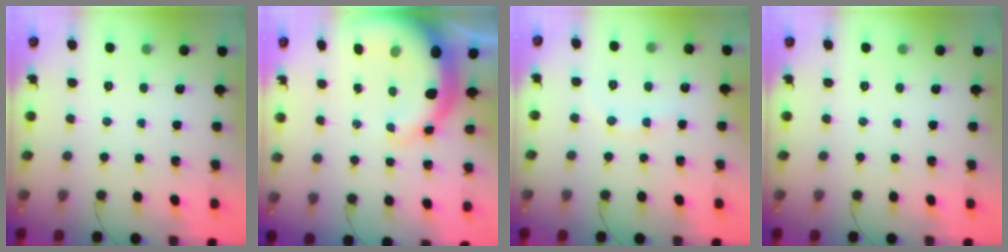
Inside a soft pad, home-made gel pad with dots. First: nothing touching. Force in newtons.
{"total": 11.3, "press": 10.9, "slide": 3.0}
{"total": 7.5, "press": 7.4, "slide": 1.5}
{"total": 0.0}